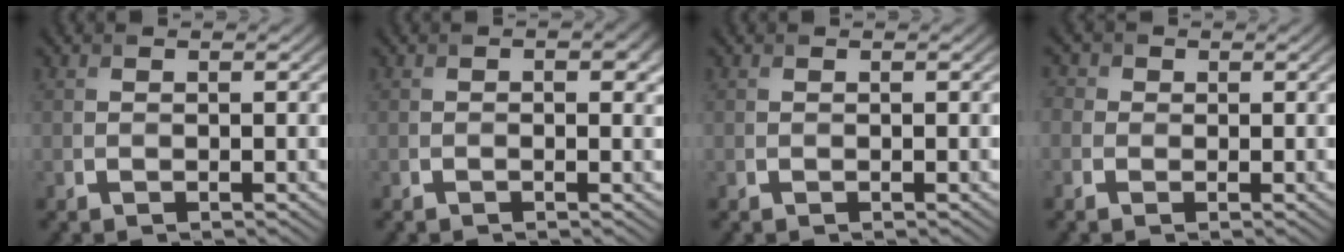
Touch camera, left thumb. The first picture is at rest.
{"total": 1.9, "force": [0.3, 0.8, 1.7], "torque": [-0.023, -0.001, 0.002]}
{"total": 0.0}
{"total": 2.5, "force": [0.0, 2.3, 0.8], "torque": [-0.023, 0.006, -0.009]}